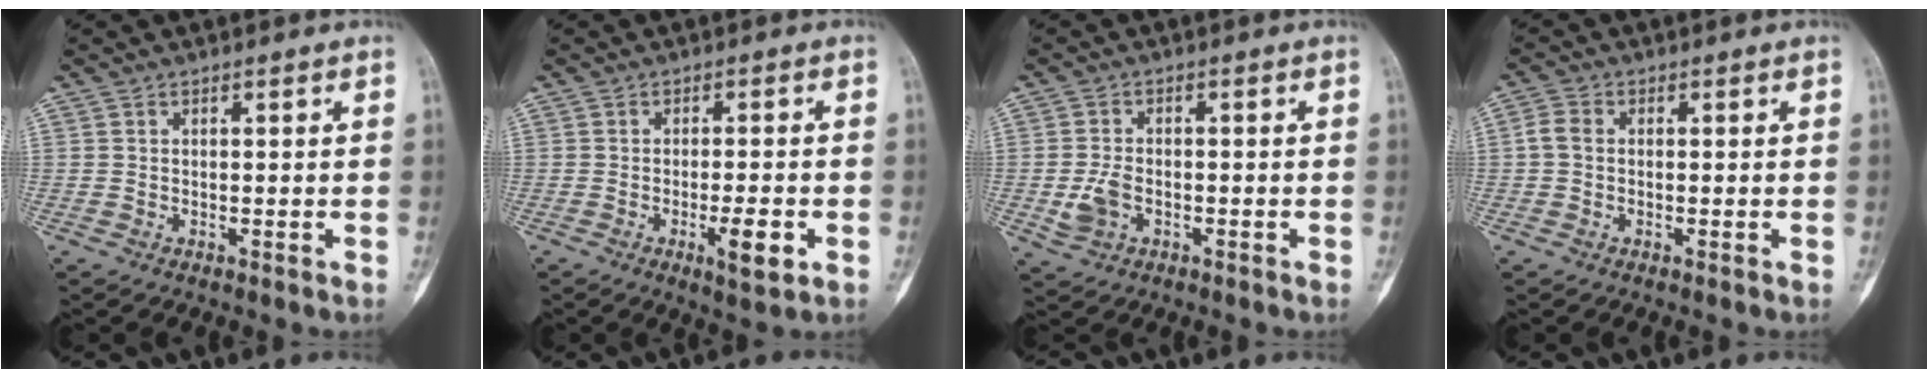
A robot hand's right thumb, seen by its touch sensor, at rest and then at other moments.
{"total": 5.6, "force": [-2.0, 1.4, 5.1], "torque": [-0.076, -0.002, -0.026]}
{"total": 4.6, "force": [-1.3, 3.1, 3.1], "torque": [-0.064, 0.007, -0.022]}
{"total": 2.7, "force": [-0.1, 2.1, 1.7], "torque": [-0.035, 0.007, -0.009]}